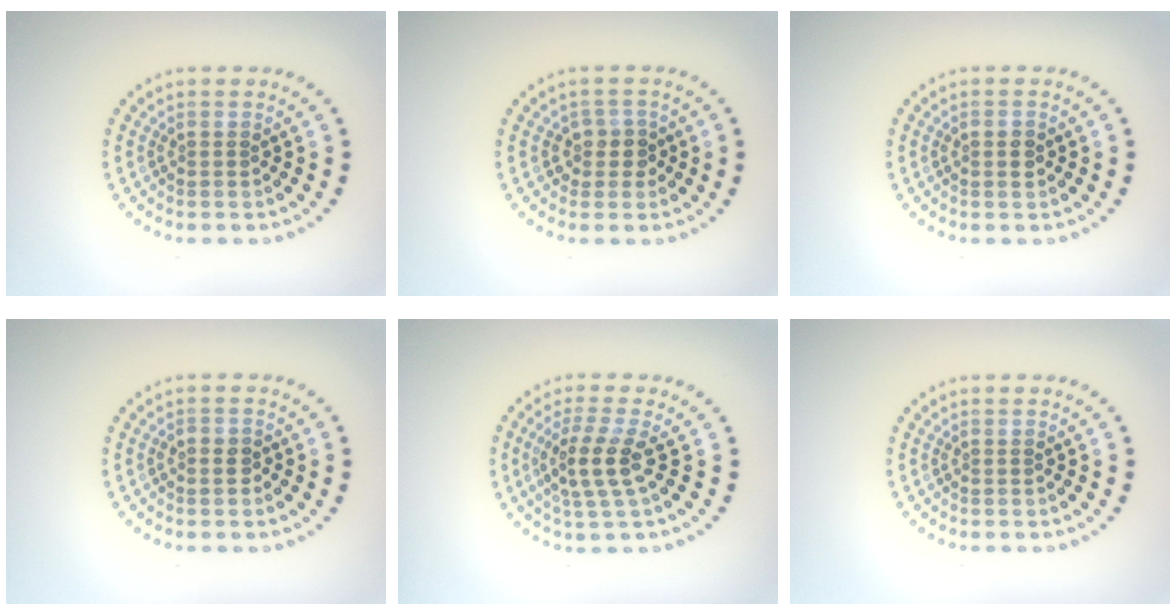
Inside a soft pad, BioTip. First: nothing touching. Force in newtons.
{"total": 1.8, "press": 1.6, "slide": 0.9}
{"total": 1.4, "press": 1.4, "slide": 0.2}
{"total": 0.8, "press": 0.7, "slide": 0.3}
{"total": 3.5, "press": 3.0, "slide": 1.8}
{"total": 0.0}